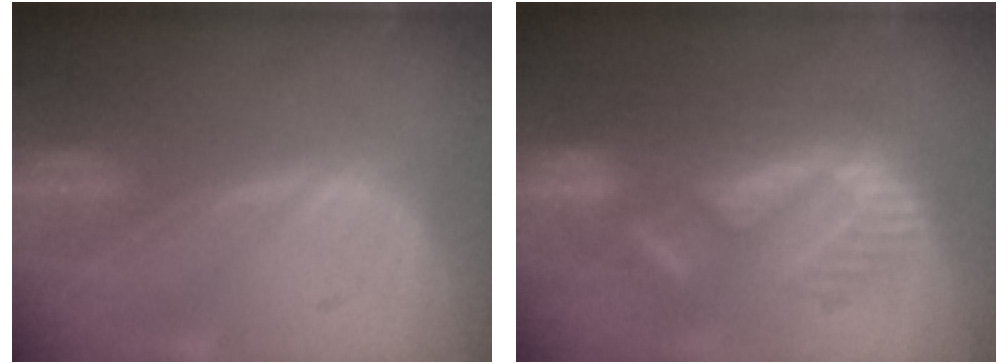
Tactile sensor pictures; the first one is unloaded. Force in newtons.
{"total": 9.1, "press": 8.9, "slide": 1.9}